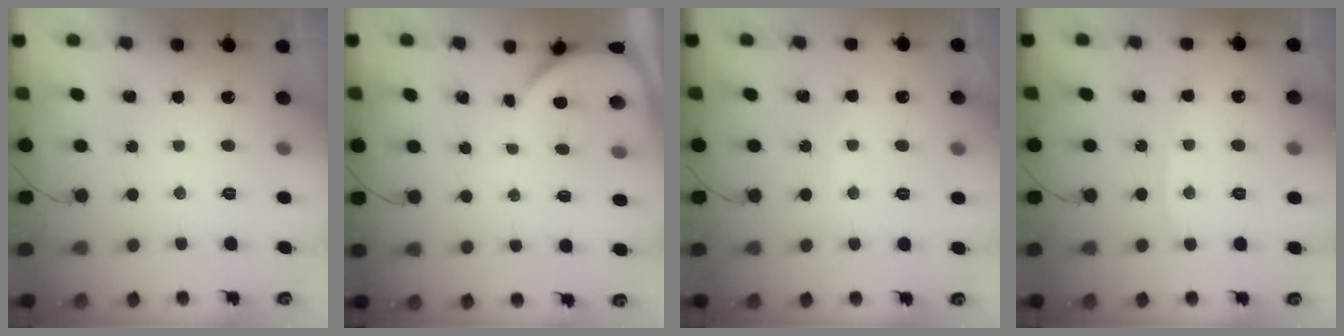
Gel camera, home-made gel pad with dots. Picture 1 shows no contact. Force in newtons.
{"total": 3.7, "press": 3.6, "slide": 0.2}
{"total": 2.3, "press": 2.3, "slide": 0.3}
{"total": 5.0, "press": 4.9, "slide": 0.7}